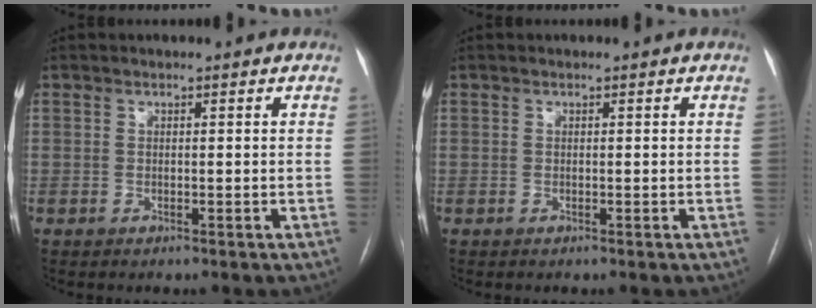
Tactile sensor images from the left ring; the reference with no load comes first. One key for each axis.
{"total": 0.0}